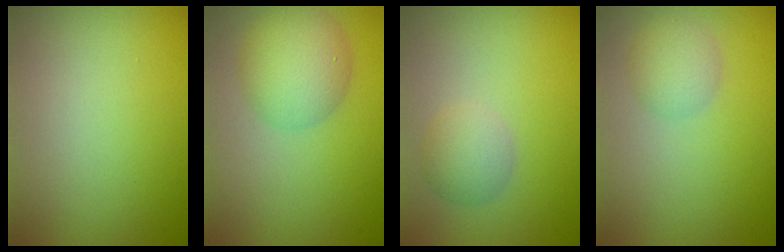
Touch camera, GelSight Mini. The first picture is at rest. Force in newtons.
{"total": 4.9, "press": 4.9, "slide": 0.2}
{"total": 2.4, "press": 2.4, "slide": 0.1}
{"total": 2.5, "press": 2.5, "slide": 0.0}